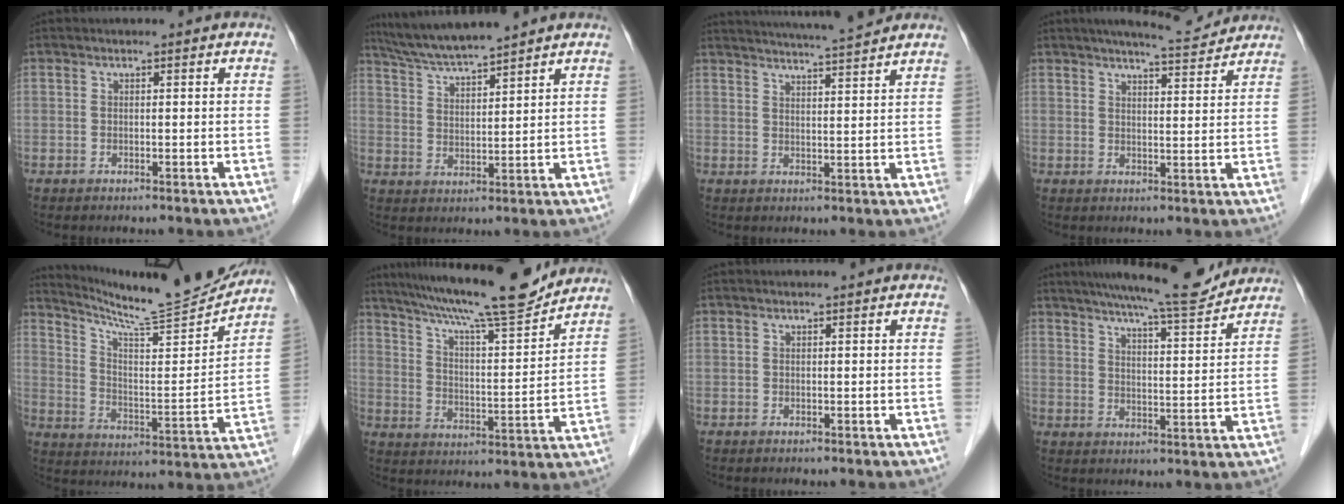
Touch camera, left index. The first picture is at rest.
{"total": 8.6, "force": [7.8, -0.5, 3.5], "torque": [-0.069, 0.019, 0.148]}
{"total": 10.9, "force": [10.1, -1.0, 4.2], "torque": [-0.075, 0.010, 0.138]}
{"total": 7.3, "force": [6.8, 0.6, 2.5], "torque": [-0.044, 0.005, 0.092]}
{"total": 17.8, "force": [17.0, -0.5, 5.4], "torque": [-0.098, -0.050, 0.256]}
{"total": 17.6, "force": [15.3, 0.8, 8.6], "torque": [-0.147, 0.007, 0.237]}
{"total": 0.0}
{"total": 12.4, "force": [11.3, 0.5, 5.0], "torque": [-0.077, -0.002, 0.159]}